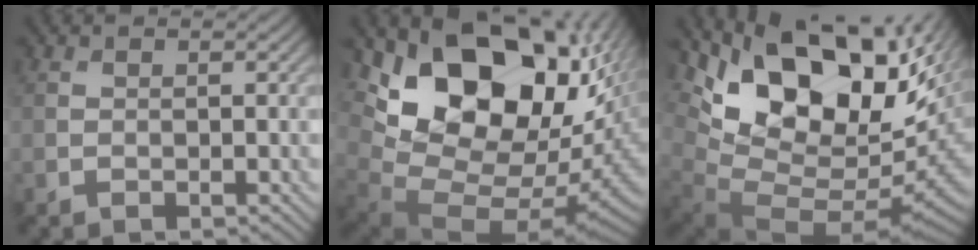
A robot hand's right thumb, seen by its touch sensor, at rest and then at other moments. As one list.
[{"total": 18.9, "force": [5.7, 11.7, 13.7], "torque": [-0.233, -0.017, 0.118]}, {"total": 17.2, "force": [6.7, 9.7, 12.6], "torque": [-0.232, 0.008, 0.129]}]